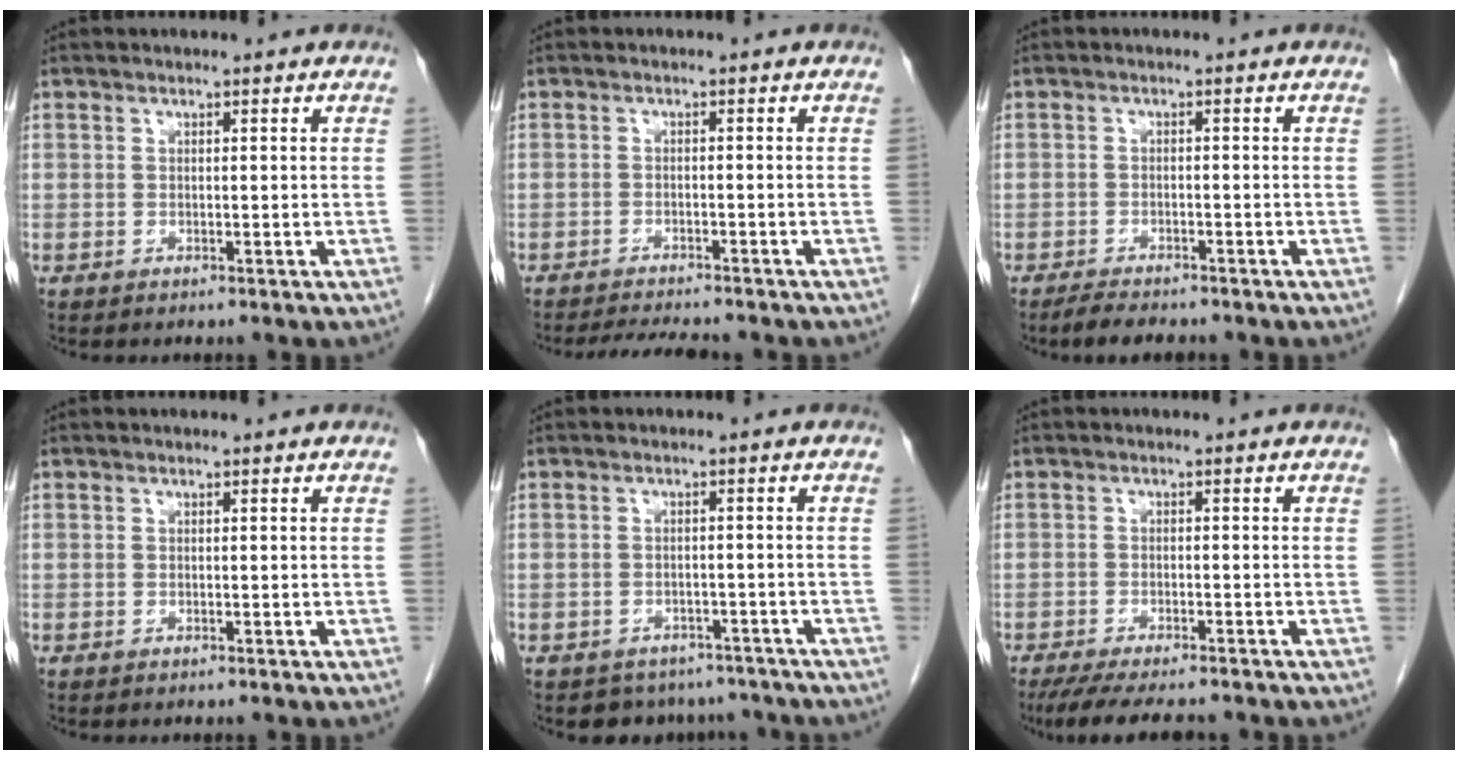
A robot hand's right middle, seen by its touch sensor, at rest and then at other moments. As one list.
[{"total": 6.1, "force": [-5.6, 0.5, 2.3], "torque": [-0.037, -0.014, -0.086]}, {"total": 3.5, "force": [-3.1, 0.7, 1.5], "torque": [-0.034, -0.010, -0.051]}, {"total": 0.0}, {"total": 6.5, "force": [-5.6, 3.4, 0.2], "torque": [0.003, 0.011, -0.064]}, {"total": 9.8, "force": [-8.4, 1.6, 4.8], "torque": [-0.074, -0.019, -0.126]}]